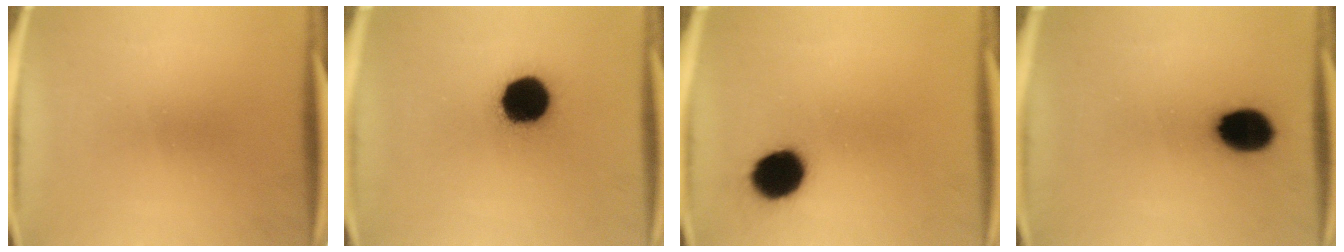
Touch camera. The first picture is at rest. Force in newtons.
{"total": 15.4}
{"total": 10.5}
{"total": 10.8}